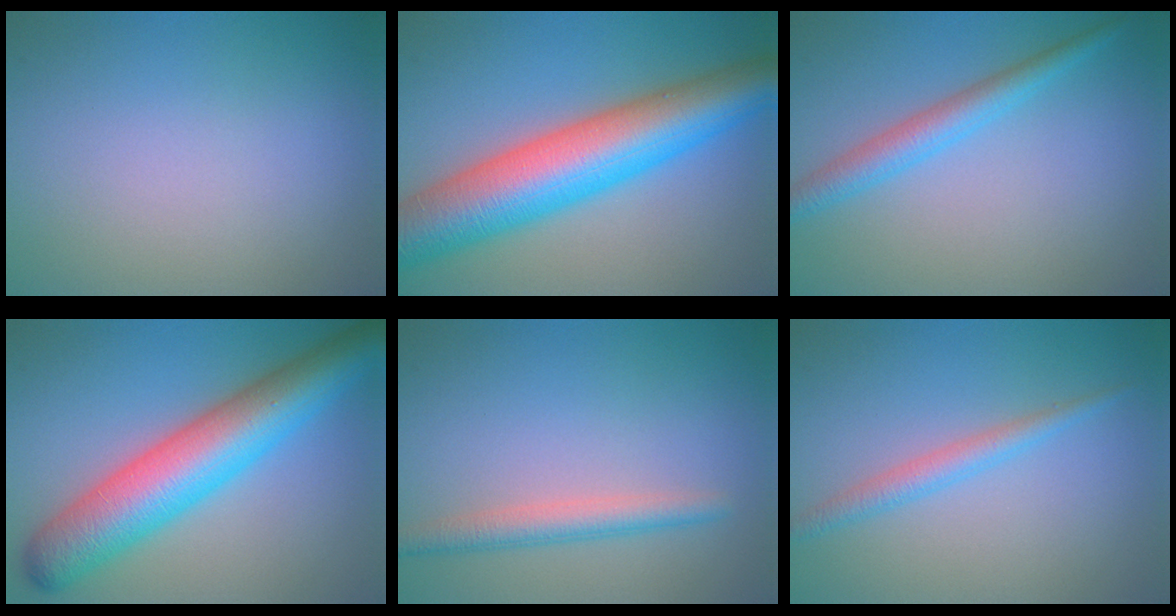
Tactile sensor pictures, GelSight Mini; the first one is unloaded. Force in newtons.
{"total": 11.5, "press": 11.5, "slide": 0.3}
{"total": 3.0, "press": 3.0, "slide": 0.2}
{"total": 9.5, "press": 9.5, "slide": 0.2}
{"total": 2.7, "press": 2.7, "slide": 0.2}
{"total": 2.0, "press": 2.0, "slide": 0.0}